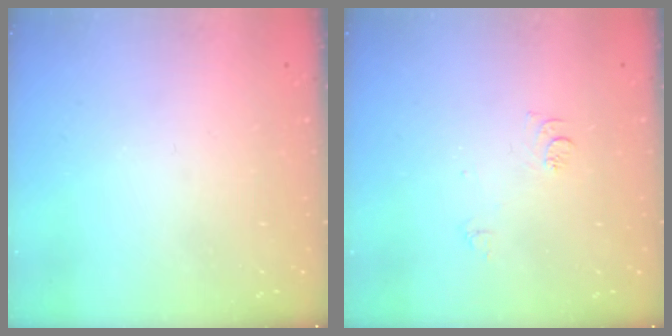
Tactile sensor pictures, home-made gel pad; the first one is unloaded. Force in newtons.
{"total": 7.4, "press": 7.3, "slide": 0.8}